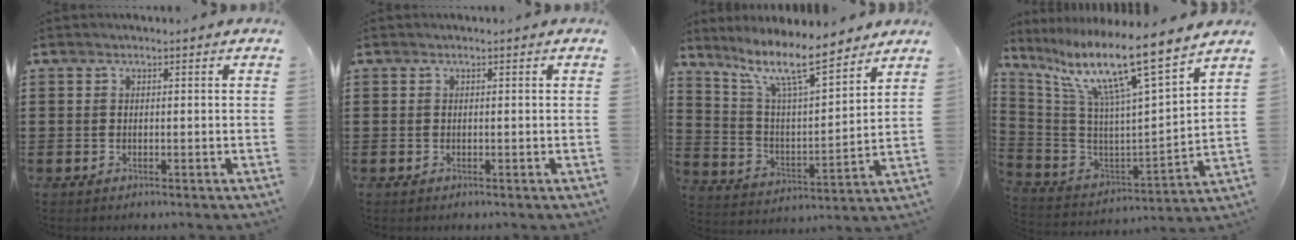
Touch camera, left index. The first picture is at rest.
{"total": 0.0}
{"total": 11.6, "force": [9.1, 1.8, 7.0], "torque": [-0.153, -0.038, 0.158]}
{"total": 12.6, "force": [9.0, -0.1, 8.7], "torque": [-0.189, -0.069, 0.140]}